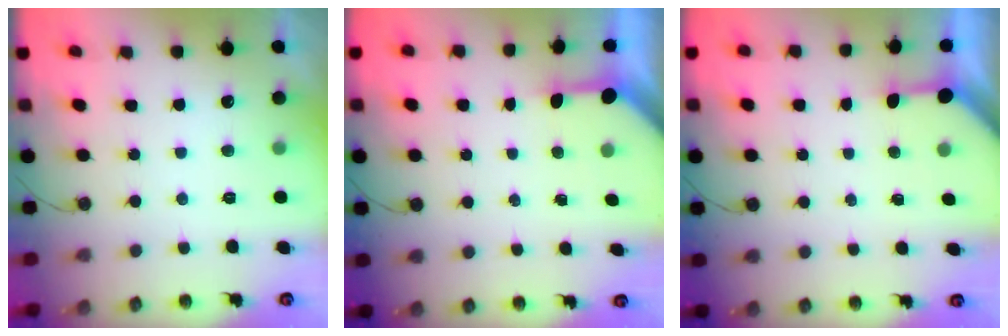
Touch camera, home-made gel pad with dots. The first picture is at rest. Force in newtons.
{"total": 3.3, "press": 3.3, "slide": 0.3}
{"total": 3.3, "press": 3.2, "slide": 0.4}